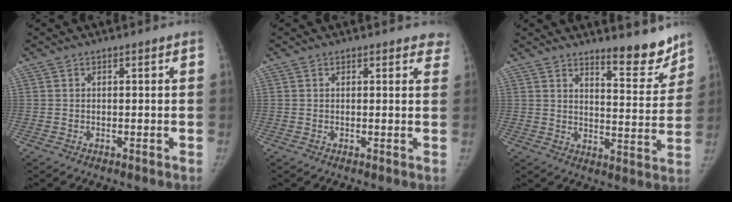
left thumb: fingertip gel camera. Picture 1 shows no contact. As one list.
[{"total": 3.2, "force": [2.8, 1.4, 0.8], "torque": [0.022, -0.010, 0.013]}, {"total": 9.2, "force": [7.8, 2.3, 4.5], "torque": [-0.027, -0.069, 0.115]}]